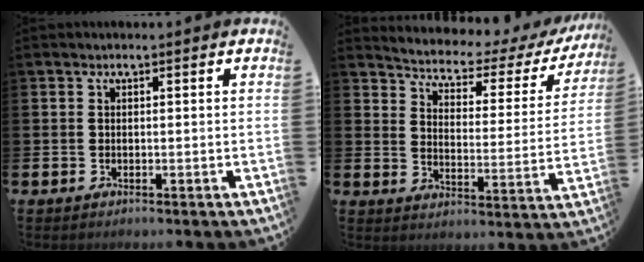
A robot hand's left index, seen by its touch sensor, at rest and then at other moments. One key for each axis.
{"total": 4.3, "fx": 3.9, "fy": 1.2, "fz": 1.3, "tx": -0.054, "ty": -0.035, "tz": 0.057}